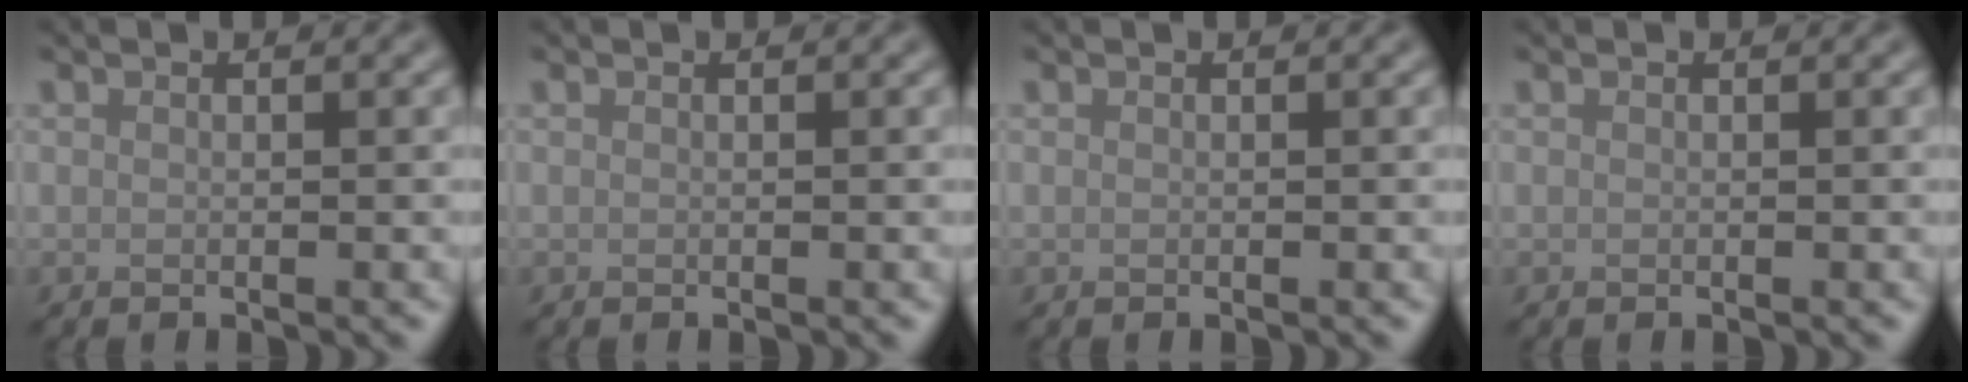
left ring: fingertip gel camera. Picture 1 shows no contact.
{"total": 0.0}
{"total": 0.0}
{"total": 0.0}